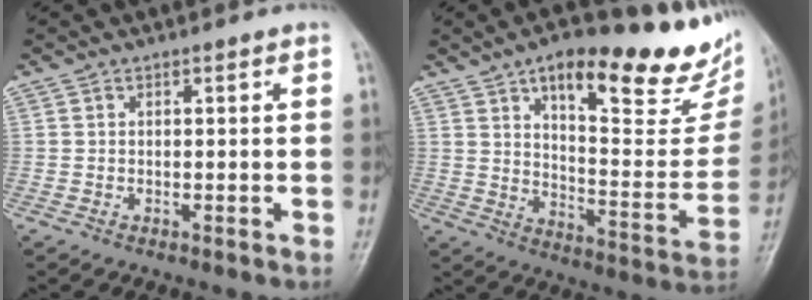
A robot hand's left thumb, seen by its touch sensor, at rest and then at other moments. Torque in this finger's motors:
{"motor_torque": [1.53, 1.44, 1.48, -1.29, 0.20]}